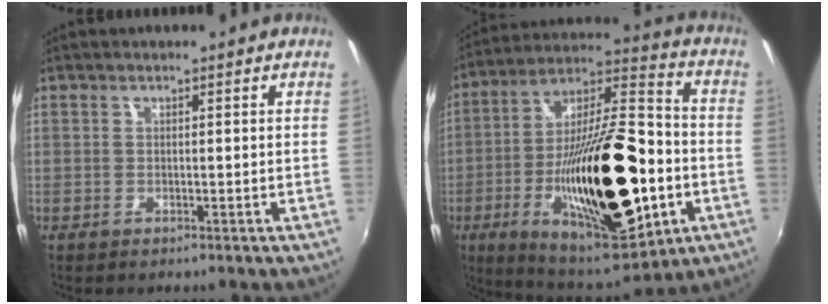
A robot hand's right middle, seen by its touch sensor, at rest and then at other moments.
{"total": 31.4, "force": [-8.2, 11.8, 27.9], "torque": [-0.498, -0.017, -0.116]}